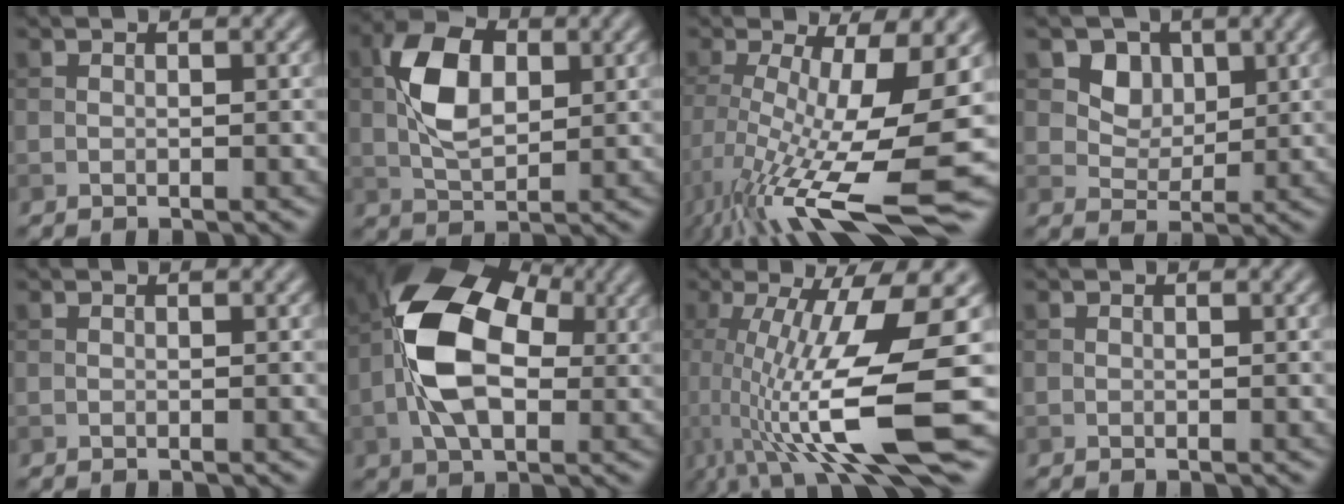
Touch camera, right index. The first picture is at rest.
{"total": 6.8, "force": [1.1, 4.0, 5.4], "torque": [-0.103, 0.007, 0.017]}
{"total": 14.8, "force": [-4.6, 3.8, 13.5], "torque": [-0.257, -0.018, -0.075]}
{"total": 3.9, "force": [1.5, 3.1, 1.7], "torque": [-0.031, -0.017, 0.035]}
{"total": 0.0}
{"total": 11.7, "force": [0.2, 7.4, 9.0], "torque": [-0.165, 0.015, -0.008]}
{"total": 12.9, "force": [-1.7, 2.8, 12.5], "torque": [-0.208, -0.008, -0.021]}
{"total": 0.0}